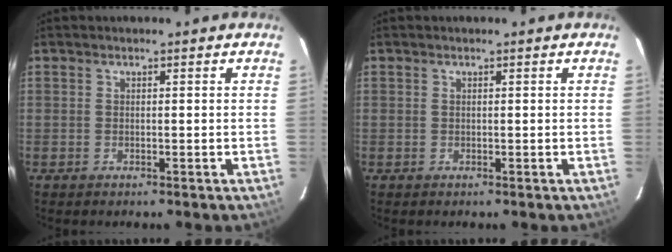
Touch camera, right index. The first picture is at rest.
{"total": 0.0}